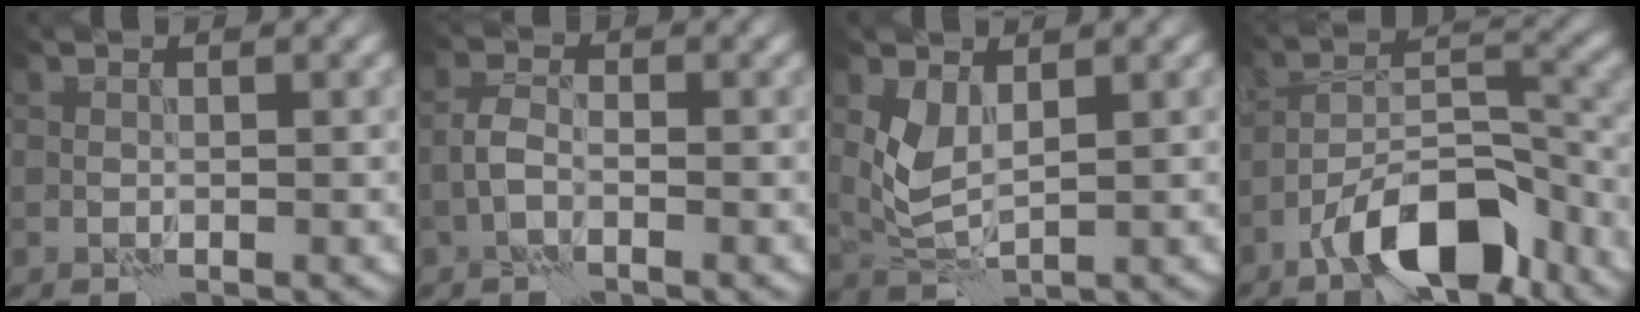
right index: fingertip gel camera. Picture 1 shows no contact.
{"total": 0.7, "force": [-0.4, 0.1, 0.6], "torque": [-0.013, 0.005, -0.010]}
{"total": 2.5, "force": [1.7, 0.7, 1.7], "torque": [-0.047, -0.007, 0.041]}
{"total": 9.1, "force": [-6.0, 3.2, 5.9], "torque": [-0.088, 0.013, -0.108]}